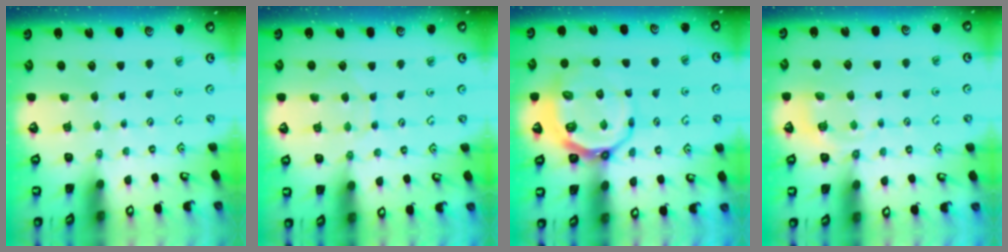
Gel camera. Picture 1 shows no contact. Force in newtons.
{"total": 4.7, "press": 4.6, "slide": 0.6}
{"total": 13.5, "press": 13.0, "slide": 3.7}
{"total": 6.1, "press": 6.0, "slide": 1.3}